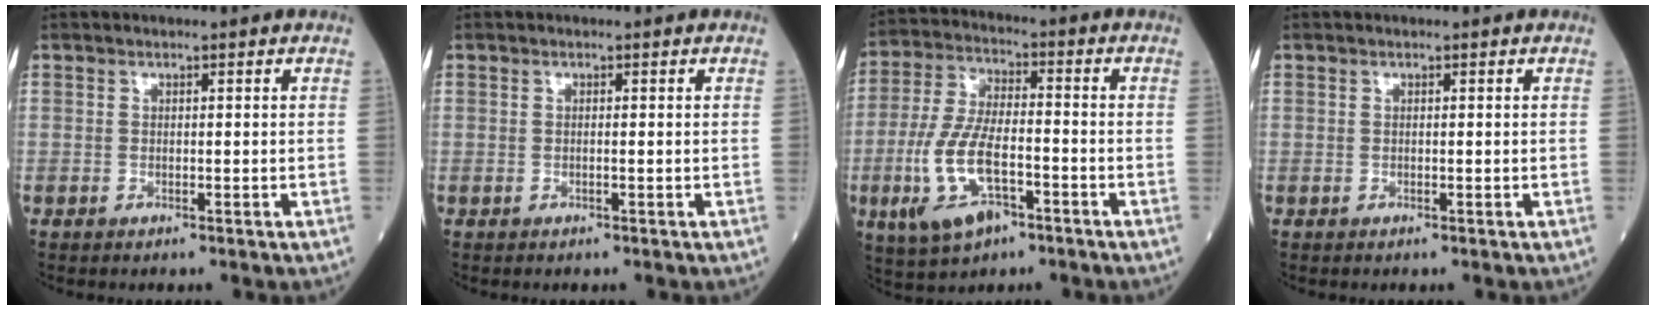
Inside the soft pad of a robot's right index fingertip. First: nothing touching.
{"total": 0.0}
{"total": 11.8, "force": [-4.5, 4.5, 9.9], "torque": [-0.222, -0.005, -0.080]}
{"total": 0.0}